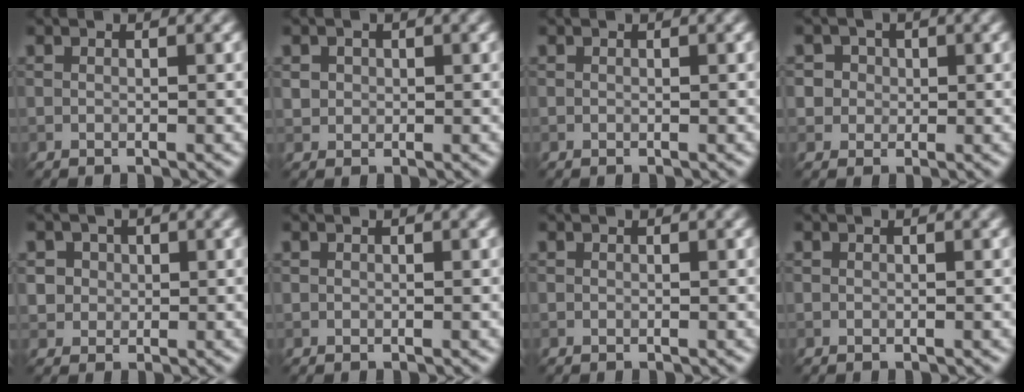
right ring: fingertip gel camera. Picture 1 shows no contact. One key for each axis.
{"total": 1.1, "fx": 0.2, "fy": 1.0, "fz": 0.3, "tx": -0.002, "ty": -0.004, "tz": 0.008}
{"total": 0.0}
{"total": 3.8, "fx": 1.2, "fy": 3.3, "fz": 1.3, "tx": -0.010, "ty": 0.015, "tz": 0.014}
{"total": 2.4, "fx": 0.7, "fy": 2.1, "fz": 0.8, "tx": -0.017, "ty": 0.002, "tz": 0.023}
{"total": 0.0}
{"total": 0.0}
{"total": 0.0}